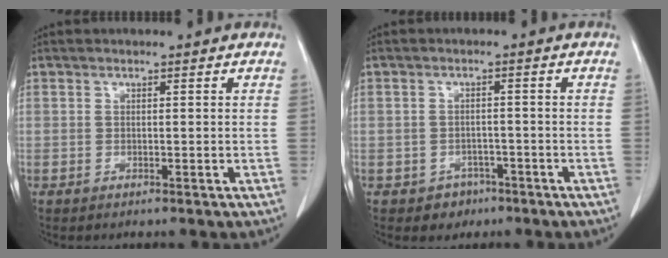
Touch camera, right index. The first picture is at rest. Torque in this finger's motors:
{"motor_torque": [-0.45, -0.10, -0.17, -0.09]}